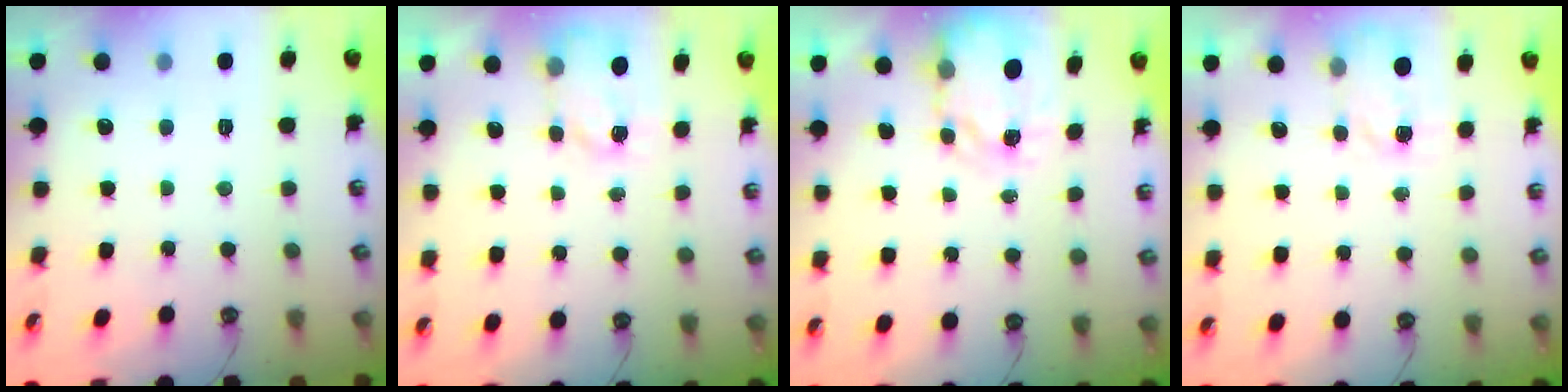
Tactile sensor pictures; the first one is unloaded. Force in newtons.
{"total": 3.7, "press": 3.7, "slide": 0.5}
{"total": 4.0, "press": 4.0, "slide": 0.1}
{"total": 2.6, "press": 2.6, "slide": 0.4}